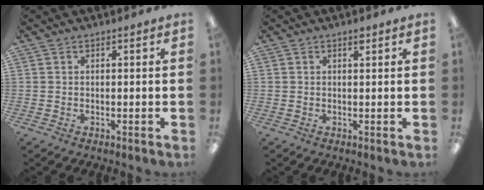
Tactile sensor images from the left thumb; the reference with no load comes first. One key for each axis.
{"total": 1.2, "fx": 1.0, "fy": 0.2, "fz": 0.7, "tx": -0.009, "ty": -0.004, "tz": 0.016}